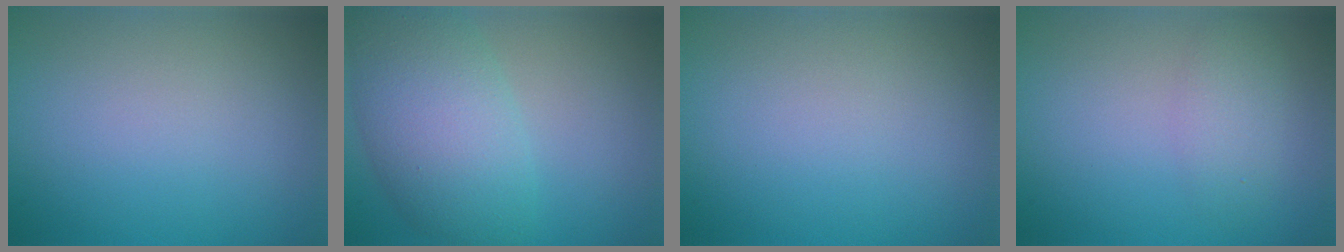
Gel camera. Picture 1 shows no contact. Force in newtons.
{"total": 7.4, "press": 7.3, "slide": 0.4}
{"total": 0.0}
{"total": 2.2, "press": 2.2, "slide": 0.1}